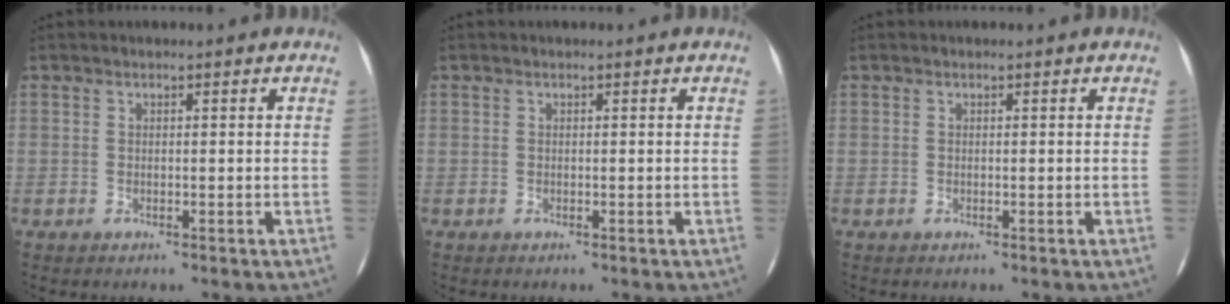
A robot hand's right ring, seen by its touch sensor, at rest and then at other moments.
{"total": 0.0}
{"total": 0.0}